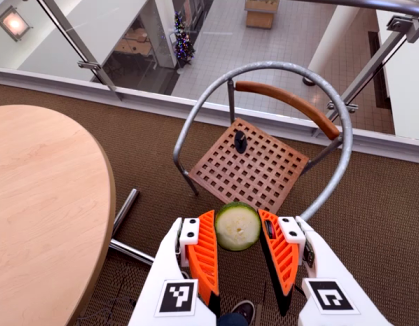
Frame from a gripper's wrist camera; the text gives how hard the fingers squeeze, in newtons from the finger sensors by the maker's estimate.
{"total": 9.9, "left": 10.3, "right": 9.5}